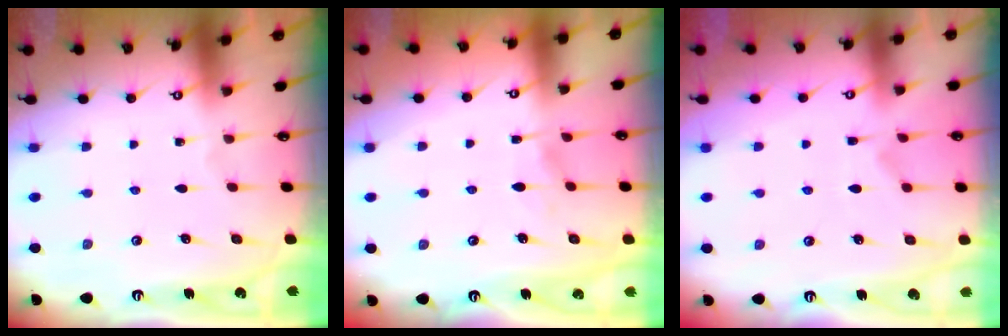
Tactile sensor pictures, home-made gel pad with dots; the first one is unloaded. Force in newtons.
{"total": 3.9, "press": 3.8, "slide": 0.3}
{"total": 1.1, "press": 0.1, "slide": 1.1}